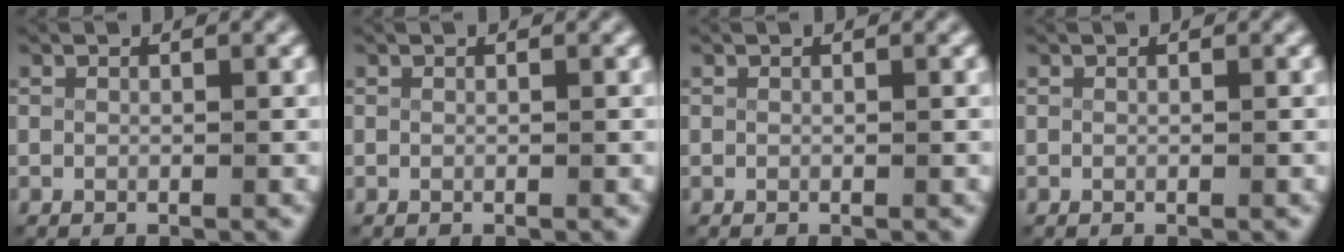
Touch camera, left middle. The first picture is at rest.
{"total": 0.0}
{"total": 0.0}
{"total": 0.0}